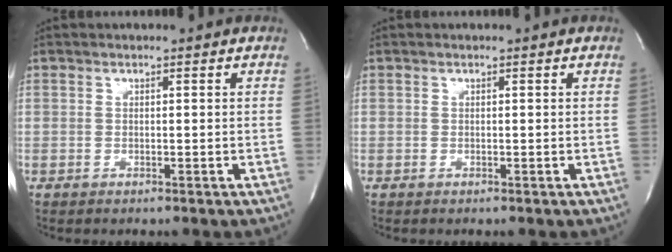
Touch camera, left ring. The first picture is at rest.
{"total": 0.0}